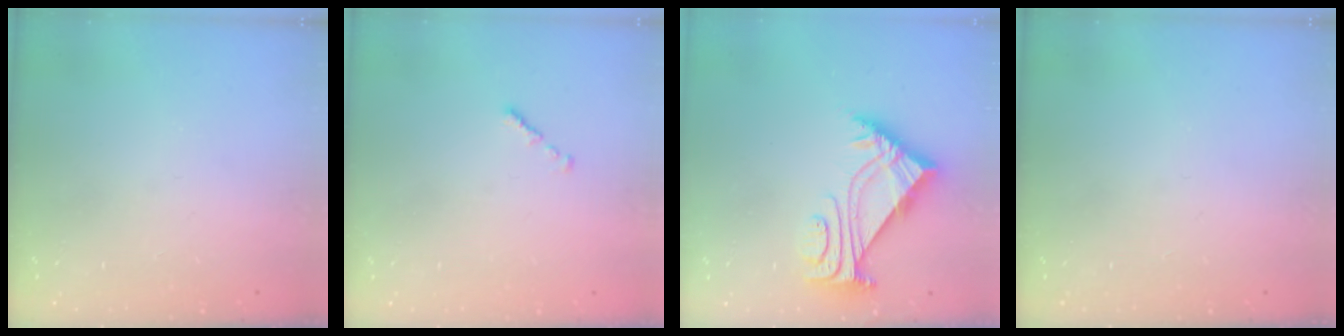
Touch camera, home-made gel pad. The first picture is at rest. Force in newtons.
{"total": 0.7, "press": 0.6, "slide": 0.4}
{"total": 5.6, "press": 5.5, "slide": 1.0}
{"total": 0.0}